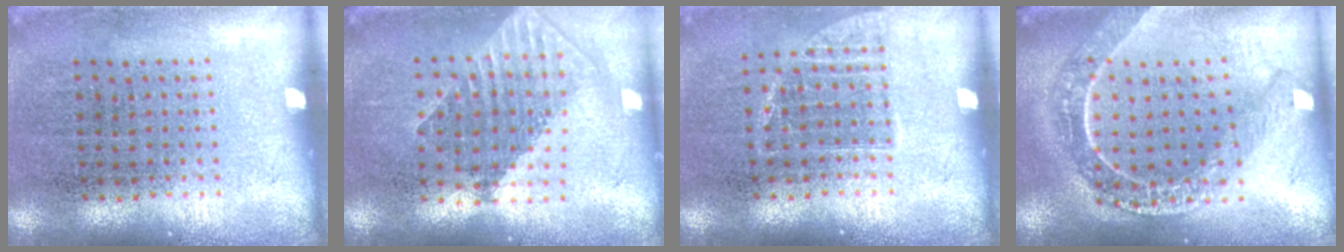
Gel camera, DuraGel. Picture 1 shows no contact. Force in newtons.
{"total": 1.8, "press": 1.4, "slide": 1.1}
{"total": 1.0, "press": 0.8, "slide": 0.6}
{"total": 2.2, "press": 1.8, "slide": 1.2}